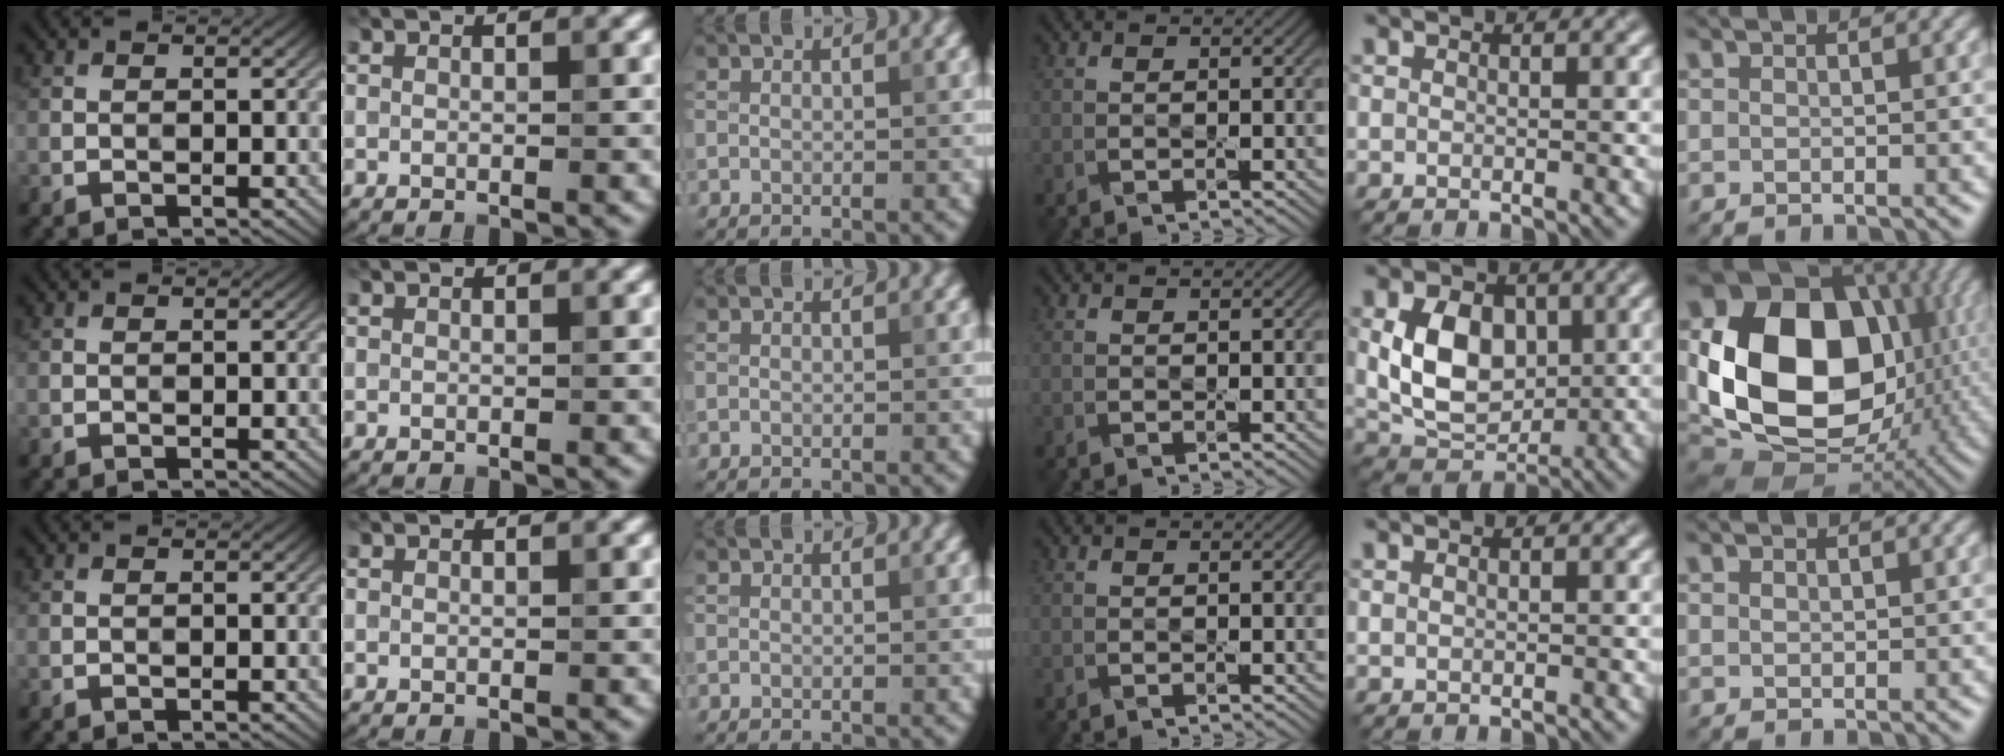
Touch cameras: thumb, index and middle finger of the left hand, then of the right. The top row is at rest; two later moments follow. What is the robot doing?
{"motion": "press", "object": "small bumper sticker"}